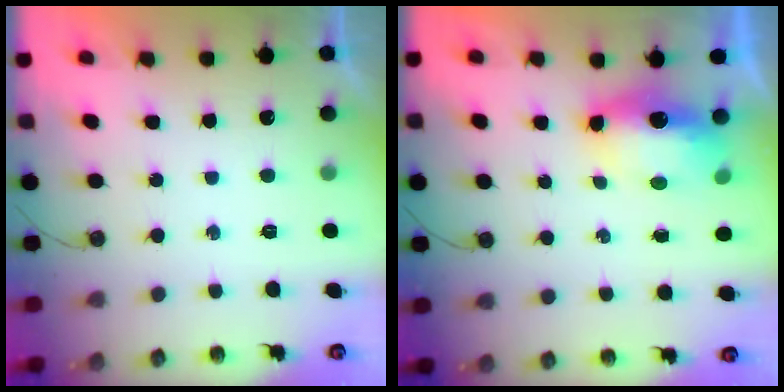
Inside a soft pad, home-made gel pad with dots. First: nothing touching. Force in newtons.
{"total": 8.2, "press": 8.1, "slide": 0.9}